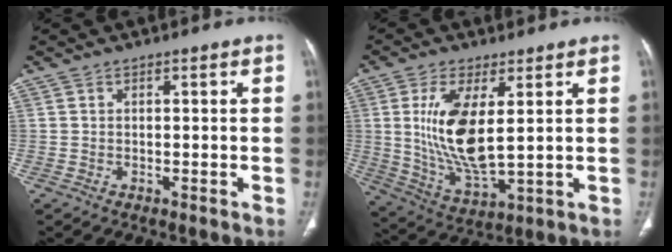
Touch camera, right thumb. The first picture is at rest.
{"total": 13.4, "force": [2.5, 5.2, 12.1], "torque": [-0.243, -0.029, 0.063]}